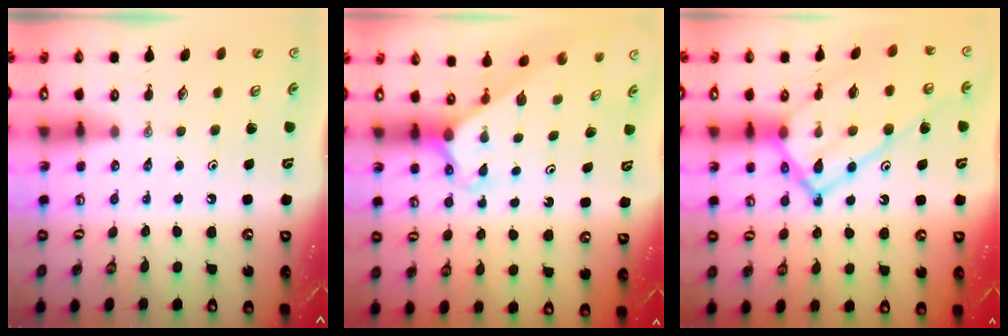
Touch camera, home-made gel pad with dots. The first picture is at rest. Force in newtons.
{"total": 2.3, "press": 2.3, "slide": 0.1}
{"total": 20.9, "press": 20.8, "slide": 1.7}